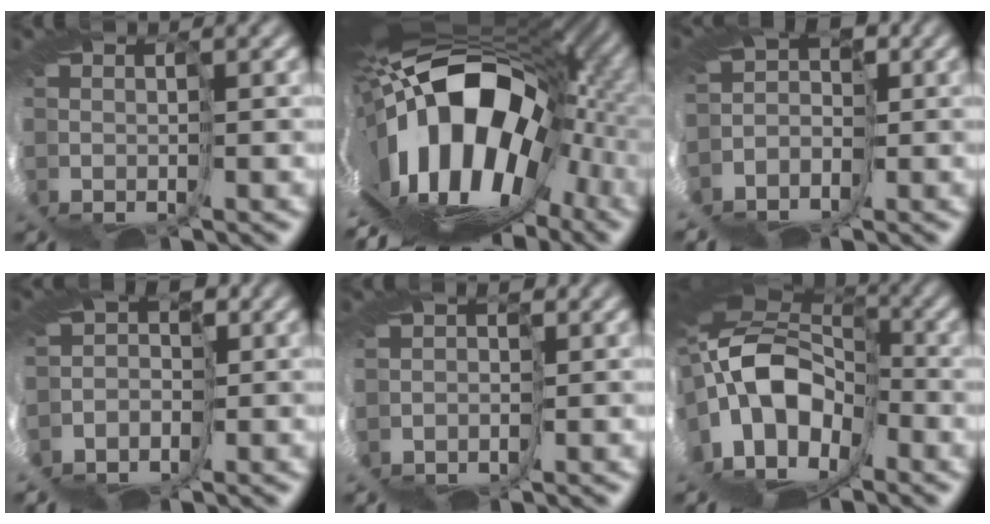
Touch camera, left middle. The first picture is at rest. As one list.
[{"total": 16.0, "force": [1.4, 7.5, 14.0], "torque": [-0.219, 0.002, -0.003]}, {"total": 1.4, "force": [-1.1, 0.6, 0.4], "torque": [0.008, 0.000, -0.006]}, {"total": 2.0, "force": [-2.0, 0.6, 0.0], "torque": [0.022, -0.008, -0.021]}, {"total": 1.4, "force": [-1.1, 0.9, -0.2], "torque": [0.020, -0.004, -0.018]}, {"total": 10.4, "force": [0.6, 6.6, 8.0], "torque": [-0.144, 0.003, 0.014]}]